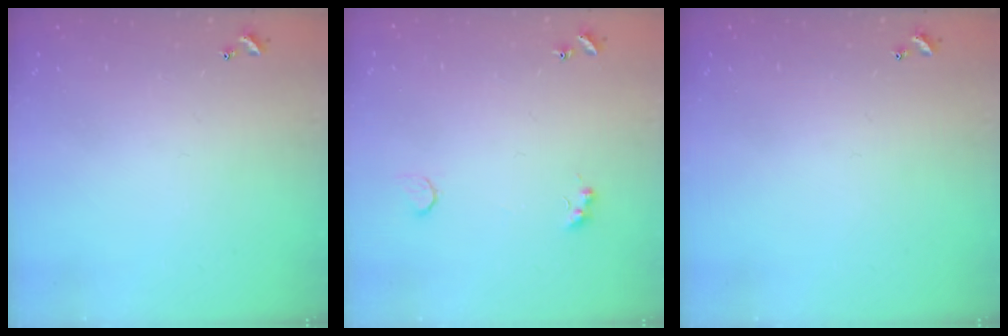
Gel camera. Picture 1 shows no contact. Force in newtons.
{"total": 1.8, "press": 1.5, "slide": 1.0}
{"total": 0.0}